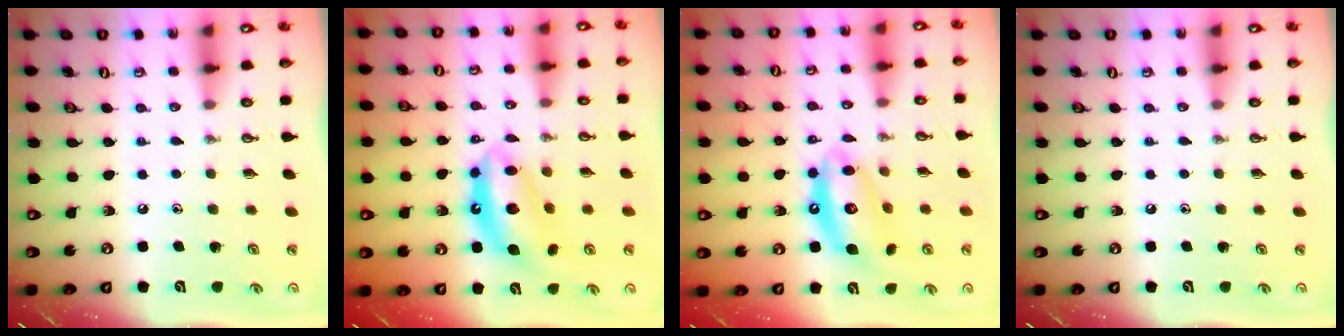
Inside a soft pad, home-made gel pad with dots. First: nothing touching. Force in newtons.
{"total": 12.1, "press": 12.0, "slide": 1.0}
{"total": 13.6, "press": 13.5, "slide": 1.5}
{"total": 0.0}